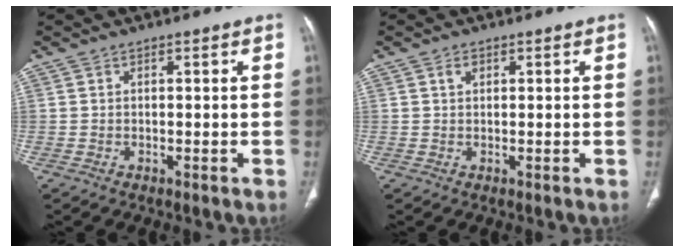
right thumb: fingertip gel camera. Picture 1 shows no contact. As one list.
[{"total": 1.3, "force": [0.6, 0.9, 0.8], "torque": [-0.011, 0.002, 0.010]}]